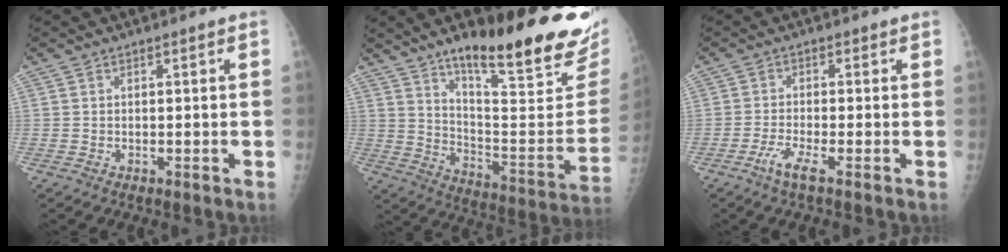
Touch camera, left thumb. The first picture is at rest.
{"total": 26.5, "force": [17.9, 5.6, 18.7], "torque": [-0.245, -0.094, 0.273]}
{"total": 3.5, "force": [-2.0, 0.1, 2.9], "torque": [-0.072, 0.000, -0.046]}